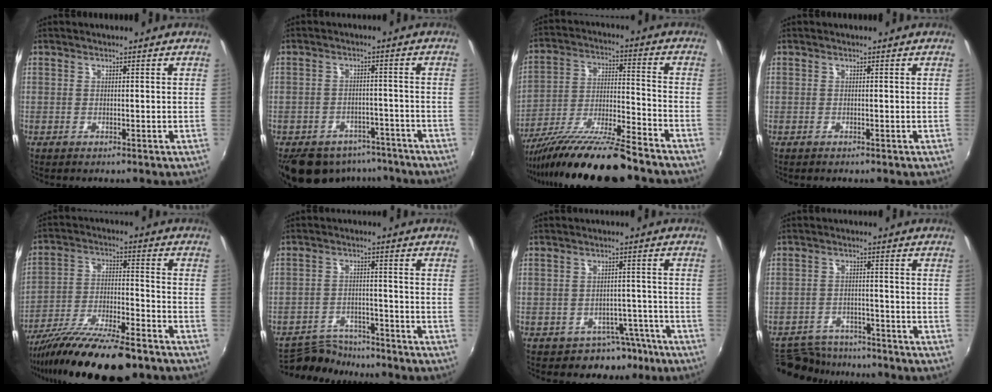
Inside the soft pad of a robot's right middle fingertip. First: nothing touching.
{"total": 14.1, "force": [-10.7, 7.8, 5.0], "torque": [-0.116, 0.009, -0.133]}
{"total": 17.2, "force": [-14.1, 0.8, 9.9], "torque": [-0.197, -0.032, -0.248]}
{"total": 0.0}
{"total": 18.2, "force": [-14.3, 3.3, 10.7], "torque": [-0.205, -0.045, -0.243]}
{"total": 8.6, "force": [-8.2, 2.4, 1.4], "torque": [-0.051, 0.006, -0.133]}
{"total": 6.3, "force": [-4.5, 4.3, 1.2], "torque": [-0.019, 0.029, -0.047]}
{"total": 11.0, "force": [-9.9, 3.9, 2.6], "torque": [-0.074, 0.005, -0.154]}